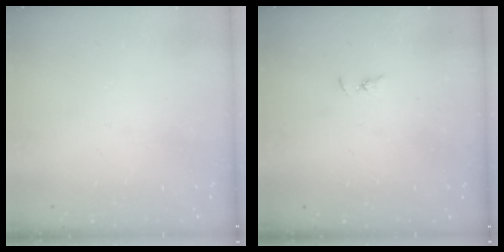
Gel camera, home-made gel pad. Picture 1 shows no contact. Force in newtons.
{"total": 1.5, "press": 1.5, "slide": 0.4}